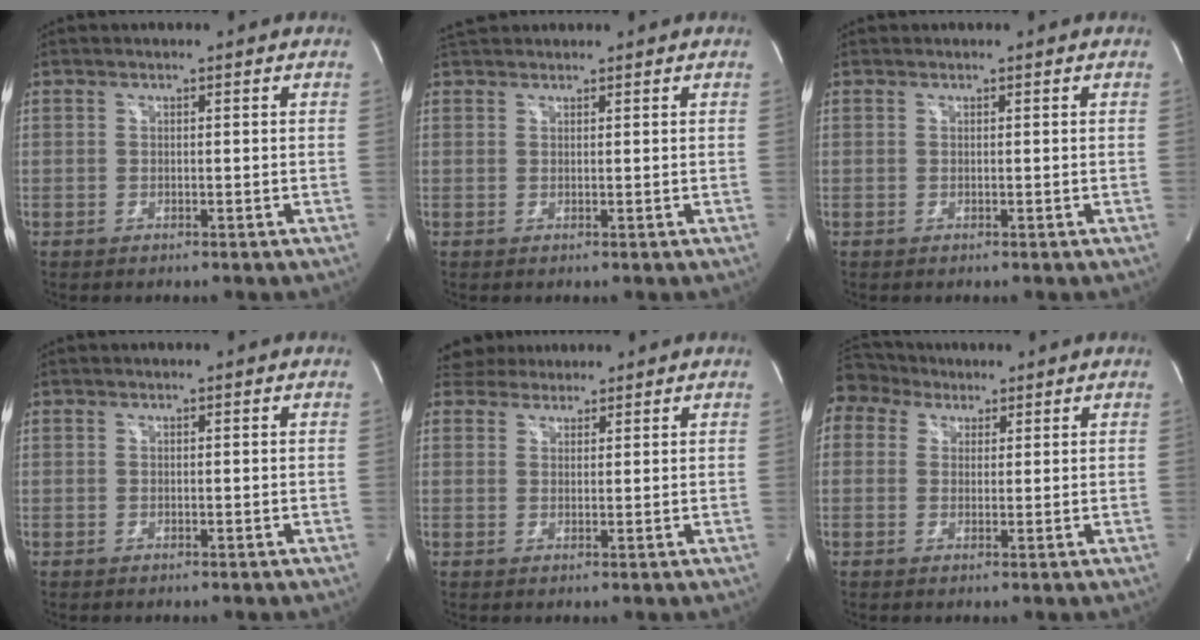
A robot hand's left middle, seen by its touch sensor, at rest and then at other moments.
{"total": 2.9, "force": [2.7, 0.8, 0.6], "torque": [-0.014, 0.030, 0.049]}
{"total": 0.0}
{"total": 0.0}
{"total": 3.4, "force": [3.1, 1.5, 0.0], "torque": [0.000, 0.023, 0.052]}
{"total": 3.6, "force": [3.0, 2.1, 0.0], "torque": [0.000, 0.027, 0.058]}